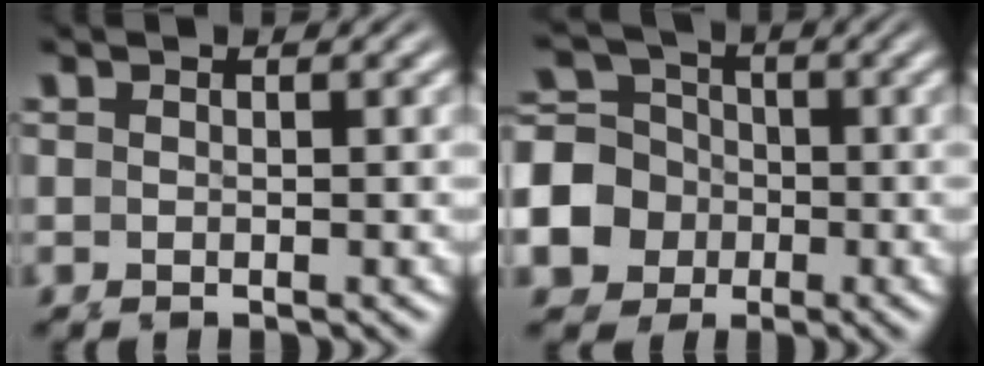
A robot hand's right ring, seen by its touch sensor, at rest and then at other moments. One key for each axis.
{"total": 8.6, "fx": -1.0, "fy": 8.0, "fz": 2.9, "tx": -0.076, "ty": -0.029, "tz": -0.013}